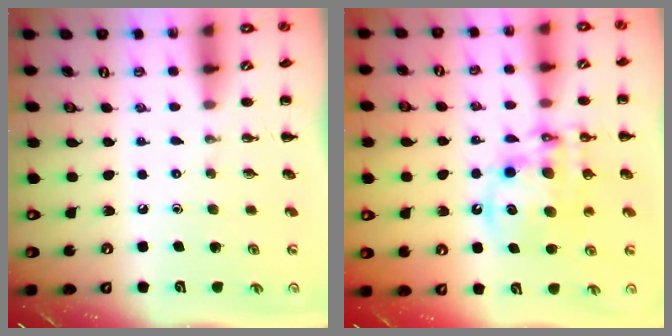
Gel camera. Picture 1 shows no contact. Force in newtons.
{"total": 13.8, "press": 13.4, "slide": 3.3}